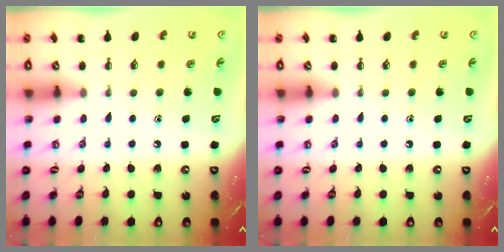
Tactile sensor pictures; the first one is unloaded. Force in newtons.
{"total": 0.0}